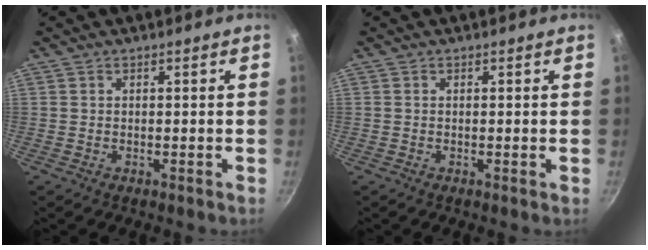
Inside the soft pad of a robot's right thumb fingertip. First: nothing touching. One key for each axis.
{"total": 0.0}